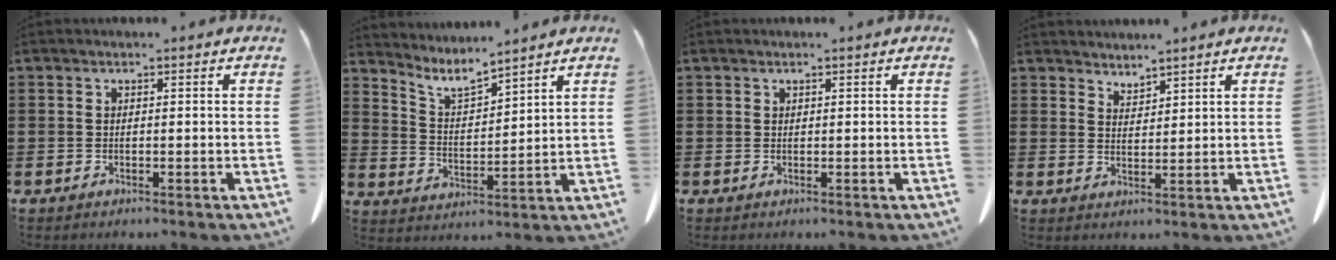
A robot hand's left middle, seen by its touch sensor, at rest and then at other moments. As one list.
[{"total": 5.7, "force": [5.2, 0.7, 2.3], "torque": [-0.062, -0.026, 0.091]}, {"total": 0.0}, {"total": 2.6, "force": [2.5, -0.1, -0.4], "torque": [0.002, -0.007, 0.049]}]